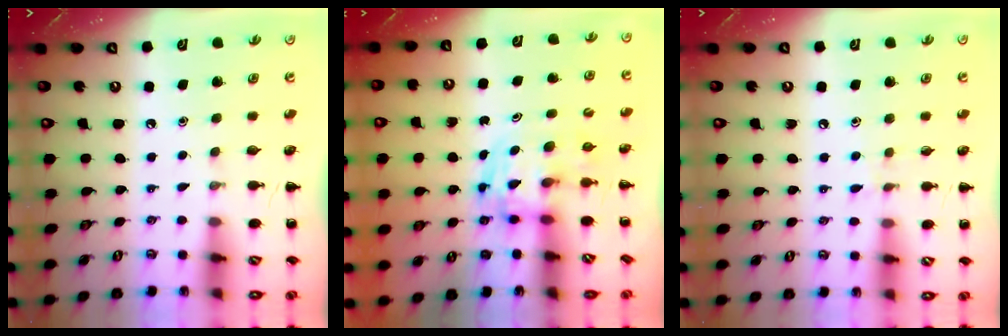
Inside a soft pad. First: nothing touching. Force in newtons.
{"total": 3.7, "press": 3.6, "slide": 0.6}
{"total": 5.6, "press": 5.3, "slide": 2.0}